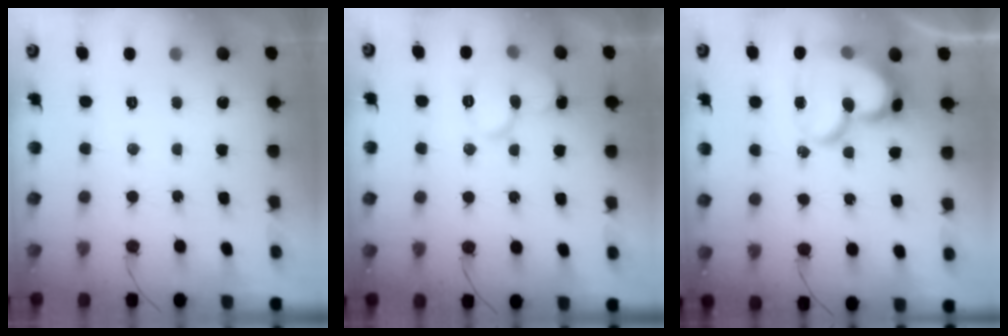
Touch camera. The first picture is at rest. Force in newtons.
{"total": 11.9, "press": 11.8, "slide": 1.2}
{"total": 20.3, "press": 20.2, "slide": 2.0}